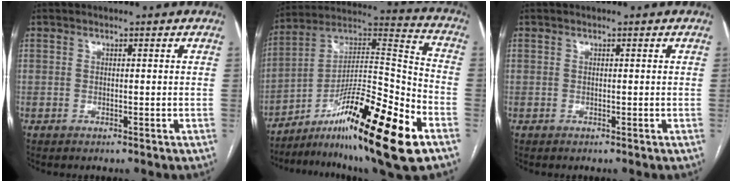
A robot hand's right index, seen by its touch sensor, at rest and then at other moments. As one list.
[{"total": 22.4, "force": [-12.4, 1.4, 18.6], "torque": [-0.301, -0.003, -0.202]}, {"total": 0.0}]